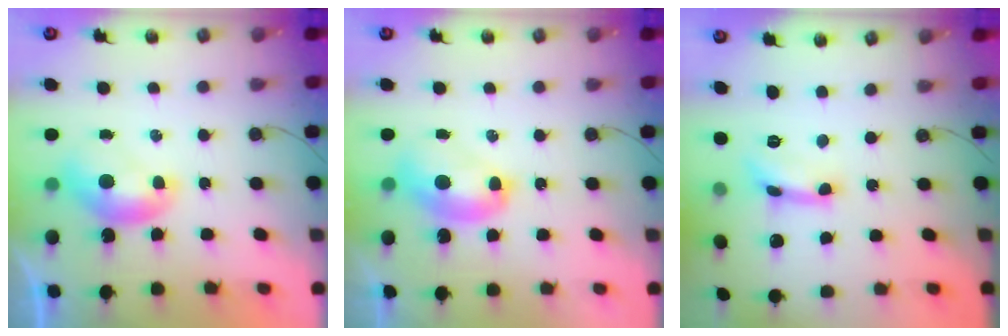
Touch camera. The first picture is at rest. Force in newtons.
{"total": 3.1, "press": 3.1, "slide": 0.2}
{"total": 2.1, "press": 2.0, "slide": 0.5}